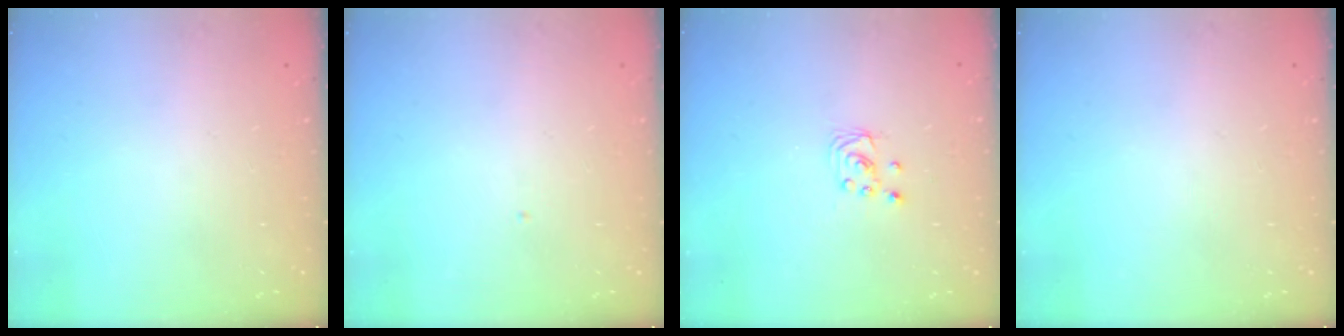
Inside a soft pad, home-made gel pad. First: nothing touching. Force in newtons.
{"total": 0.0}
{"total": 2.2, "press": 2.2, "slide": 0.2}
{"total": 0.0}